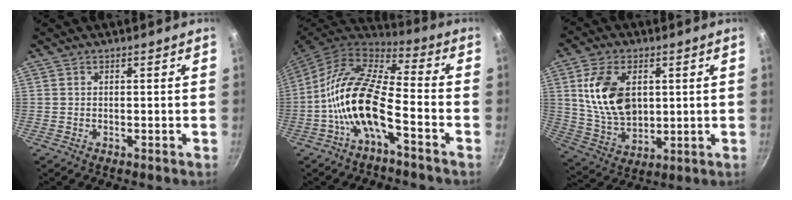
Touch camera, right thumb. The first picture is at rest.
{"total": 15.3, "force": [-5.2, 6.0, 13.0], "torque": [-0.245, 0.044, -0.119]}
{"total": 14.2, "force": [3.0, 9.2, 10.4], "torque": [-0.174, -0.020, 0.067]}